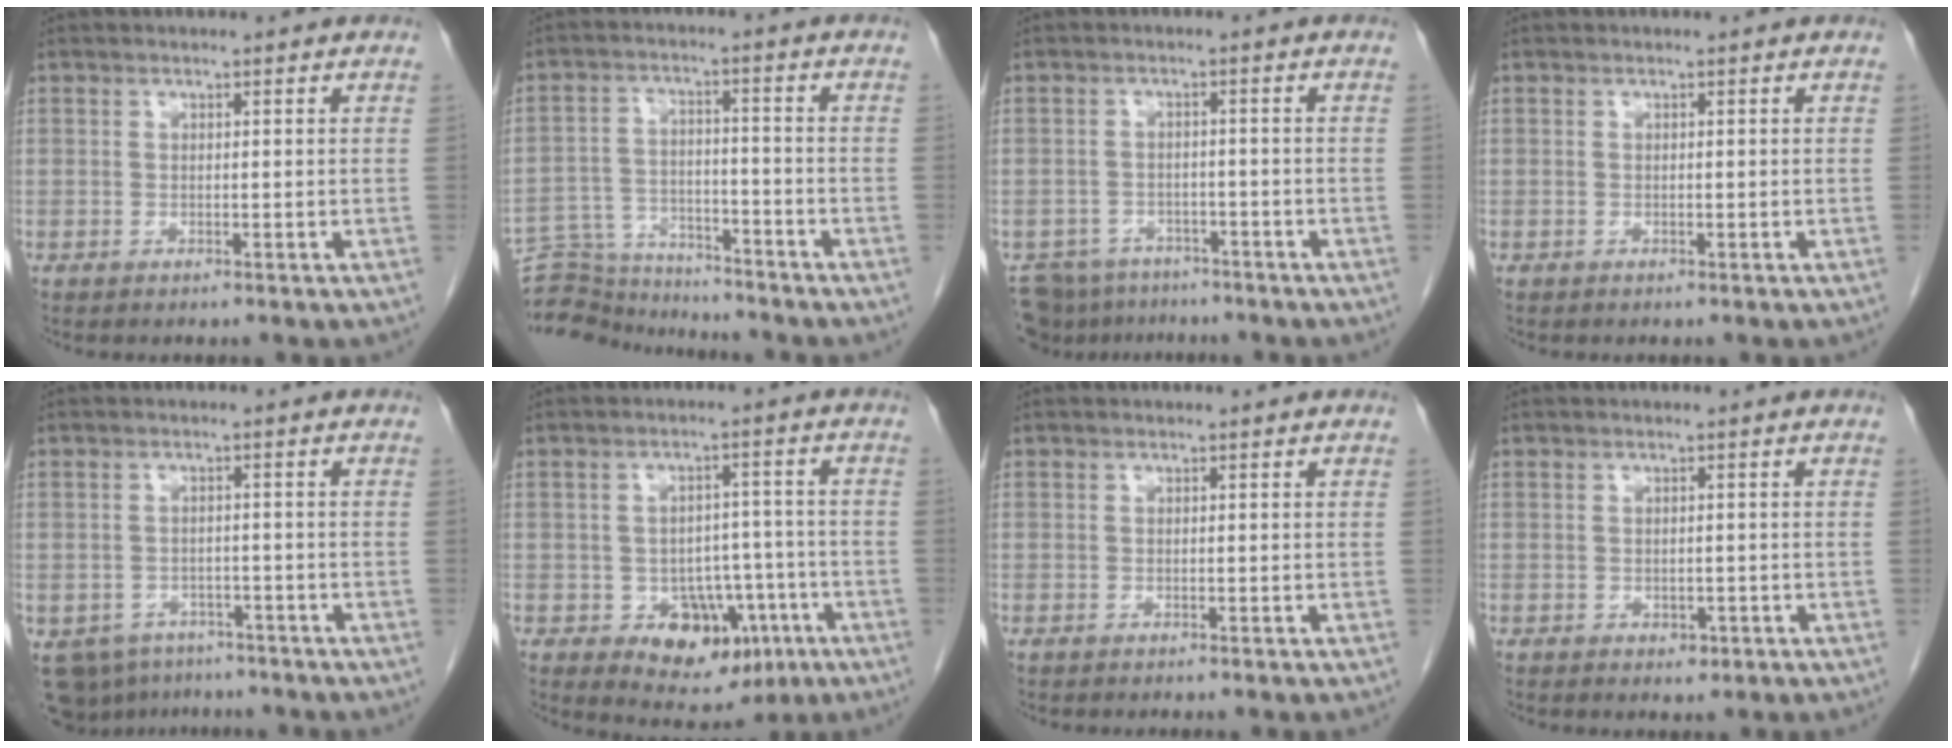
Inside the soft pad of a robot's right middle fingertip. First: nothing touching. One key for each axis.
{"total": 11.5, "fx": -11.3, "fy": 2.1, "fz": 1.0, "tx": -0.016, "ty": 0.025, "tz": -0.184}
{"total": 7.2, "fx": -6.1, "fy": 3.7, "fz": 0.7, "tx": -0.012, "ty": -0.001, "tz": -0.088}
{"total": 0.0}
{"total": 8.5, "fx": -5.8, "fy": 5.9, "fz": 2.0, "tx": -0.045, "ty": -0.001, "tz": -0.075}
{"total": 9.7, "fx": -4.0, "fy": 6.3, "fz": 6.2, "tx": -0.078, "ty": 0.011, "tz": -0.046}
{"total": 0.0}
{"total": 1.5, "fx": -0.7, "fy": 1.0, "fz": 0.9, "tx": -0.010, "ty": 0.001, "tz": -0.003}